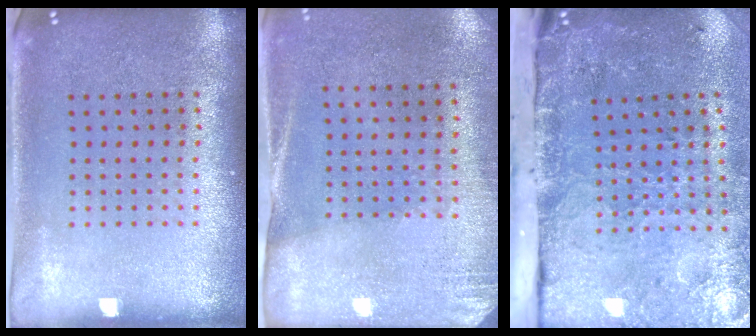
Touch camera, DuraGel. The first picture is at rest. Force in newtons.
{"total": 2.7, "press": 2.3, "slide": 1.3}
{"total": 5.0, "press": 3.7, "slide": 3.4}